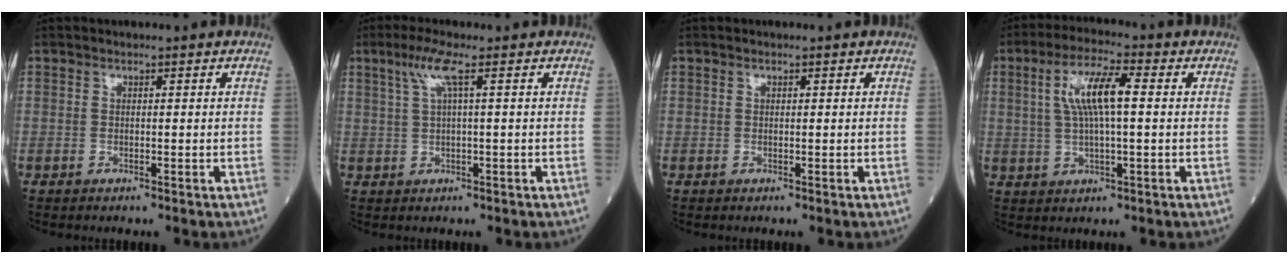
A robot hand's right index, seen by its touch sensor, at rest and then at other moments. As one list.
[{"total": 3.9, "force": [1.7, -0.2, 3.6], "torque": [-0.081, 0.011, 0.037]}, {"total": 0.0}, {"total": 8.3, "force": [1.5, 1.5, 8.0], "torque": [-0.161, 0.015, 0.029]}]